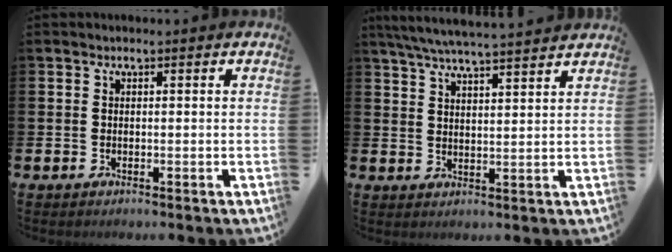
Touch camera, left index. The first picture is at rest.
{"total": 5.9, "force": [5.7, -0.1, 1.7], "torque": [-0.056, -0.028, 0.103]}